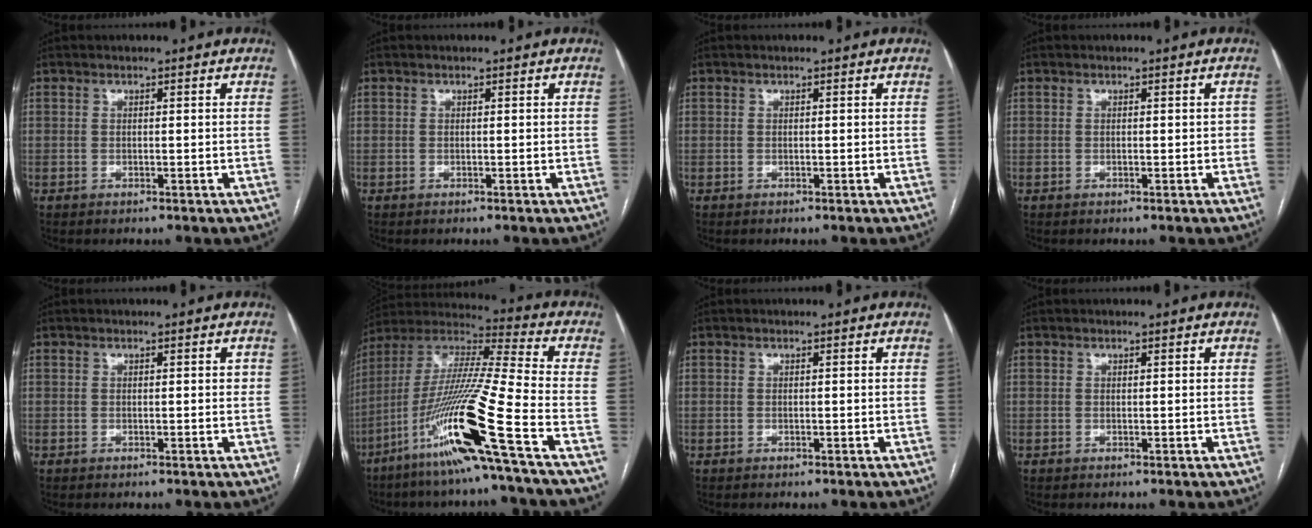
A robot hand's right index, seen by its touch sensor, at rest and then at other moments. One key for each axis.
{"total": 0.0}
{"total": 0.0}
{"total": 1.0, "fx": 0.0, "fy": 0.6, "fz": 0.8, "tx": -0.006, "ty": 0.004, "tz": 0.001}
{"total": 0.7, "fx": 0.2, "fy": 0.5, "fz": 0.5, "tx": -0.010, "ty": 0.007, "tz": 0.004}
{"total": 20.2, "fx": -9.7, "fy": -1.6, "fz": 17.6, "tx": -0.377, "ty": -0.036, "tz": -0.193}
{"total": 0.0}
{"total": 0.0}